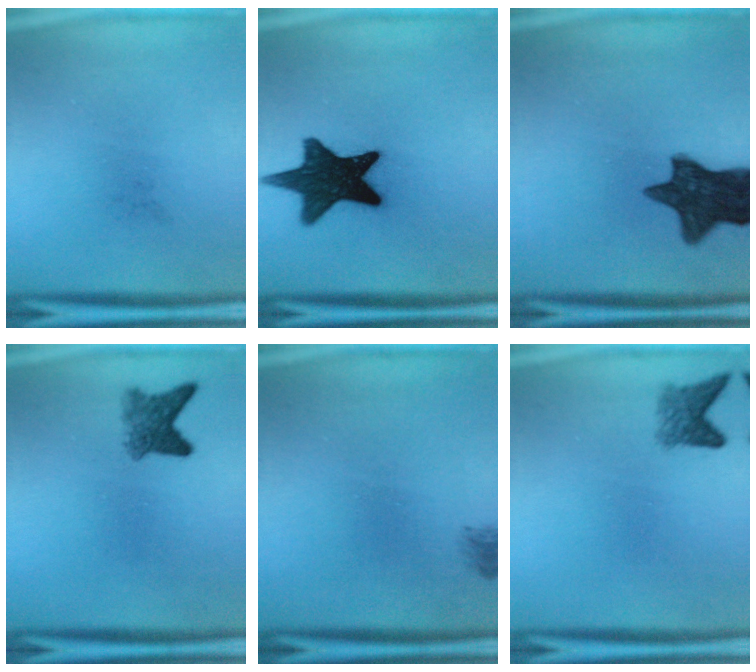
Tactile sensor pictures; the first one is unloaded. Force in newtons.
{"total": 15.9}
{"total": 12.7}
{"total": 3.7}
{"total": 1.2}
{"total": 2.8}